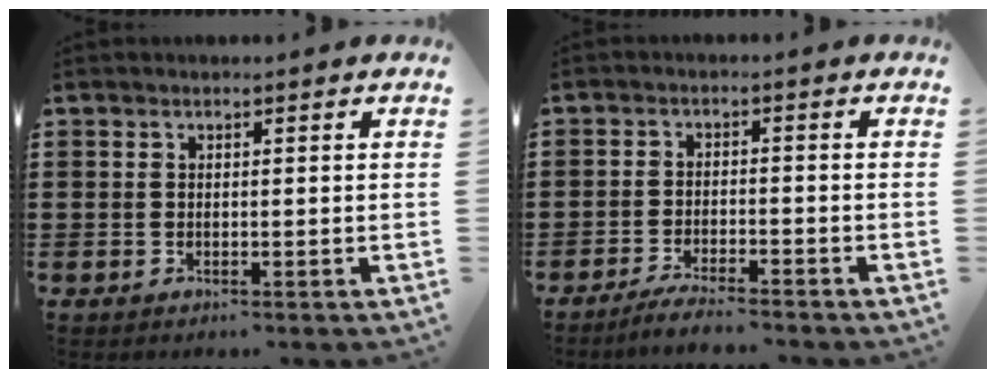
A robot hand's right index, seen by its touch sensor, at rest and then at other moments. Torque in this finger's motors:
{"motor_torque": [0.00, 0.15, 0.01, 0.01]}